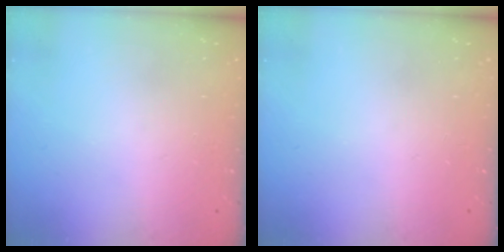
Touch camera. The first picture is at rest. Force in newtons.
{"total": 0.0}